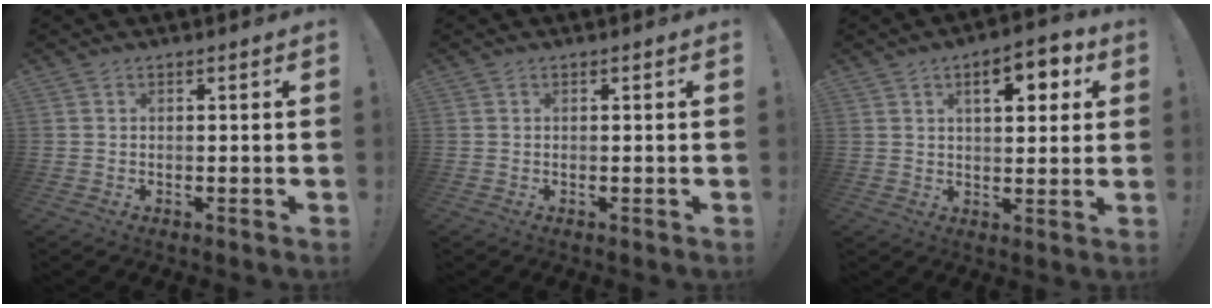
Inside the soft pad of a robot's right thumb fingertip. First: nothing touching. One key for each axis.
{"total": 0.0}
{"total": 9.3, "fx": 3.6, "fy": 4.3, "fz": 7.5, "tx": -0.096, "ty": -0.004, "tz": 0.053}